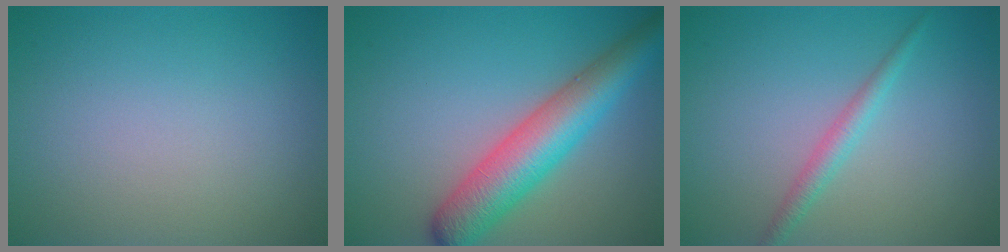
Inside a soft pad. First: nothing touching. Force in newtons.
{"total": 7.0, "press": 7.0, "slide": 0.3}
{"total": 1.8, "press": 1.8, "slide": 0.0}